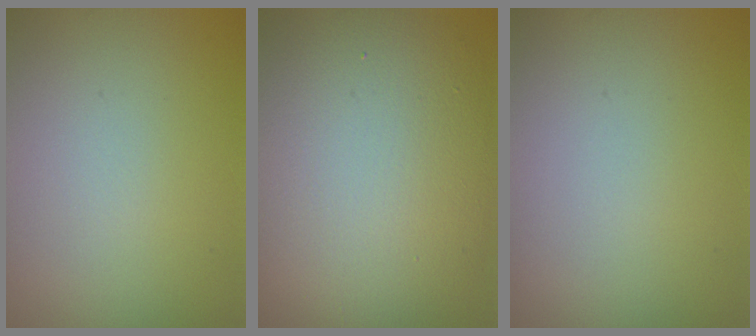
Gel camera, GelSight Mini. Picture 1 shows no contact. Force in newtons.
{"total": 13.6, "press": 13.6, "slide": 0.7}
{"total": 0.0}